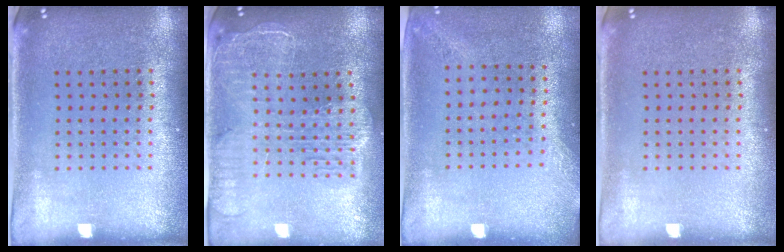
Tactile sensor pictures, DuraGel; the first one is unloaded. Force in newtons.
{"total": 2.4, "press": 2.1, "slide": 1.2}
{"total": 1.4, "press": 1.0, "slide": 1.0}
{"total": 0.0}